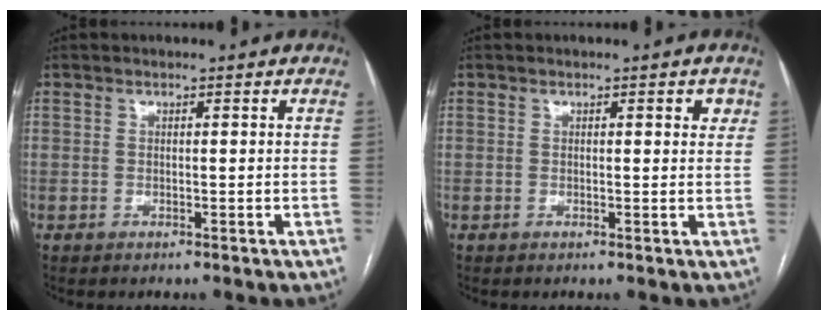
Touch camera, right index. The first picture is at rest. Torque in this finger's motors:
{"motor_torque": [0.02, 0.02, -0.05, 0.01]}